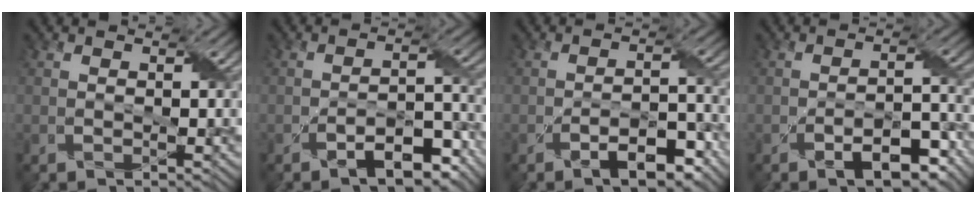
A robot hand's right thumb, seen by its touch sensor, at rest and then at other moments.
{"total": 7.3, "force": [-4.6, 2.9, 4.9], "torque": [-0.071, 0.001, -0.075]}
{"total": 6.3, "force": [-3.8, 2.5, 4.4], "torque": [-0.068, 0.002, -0.058]}
{"total": 7.4, "force": [-4.3, 3.2, 5.1], "torque": [-0.077, -0.003, -0.066]}